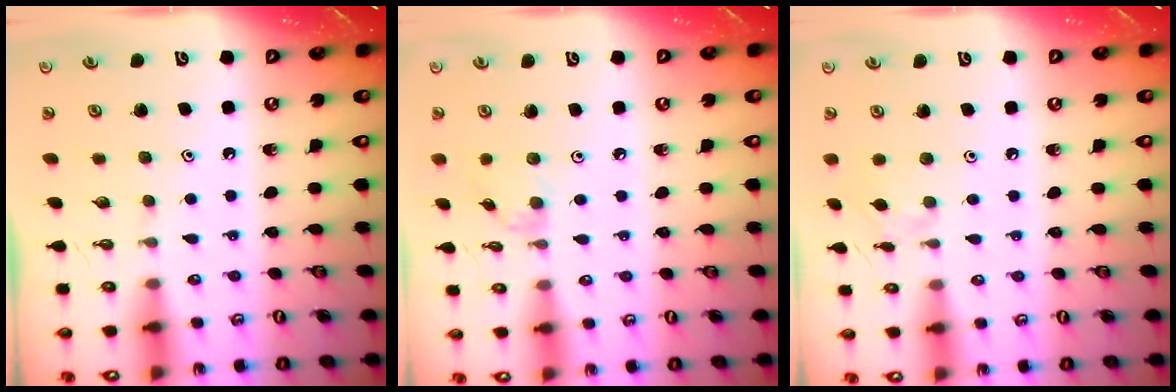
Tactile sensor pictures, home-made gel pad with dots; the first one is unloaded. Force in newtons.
{"total": 4.3, "press": 4.2, "slide": 0.6}
{"total": 3.2, "press": 3.1, "slide": 0.6}